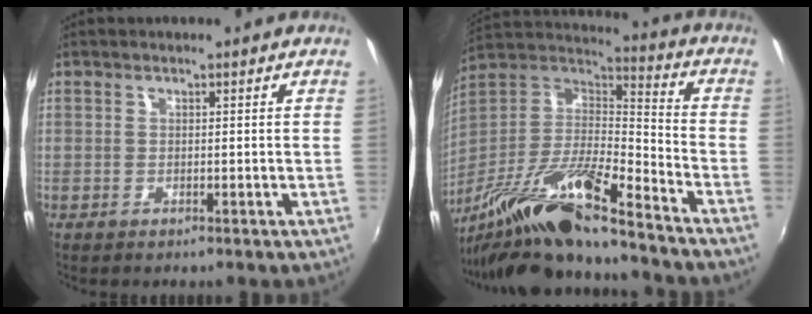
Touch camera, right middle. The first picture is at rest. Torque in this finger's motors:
{"motor_torque": [1.07, -1.07, 0.81, 0.21]}